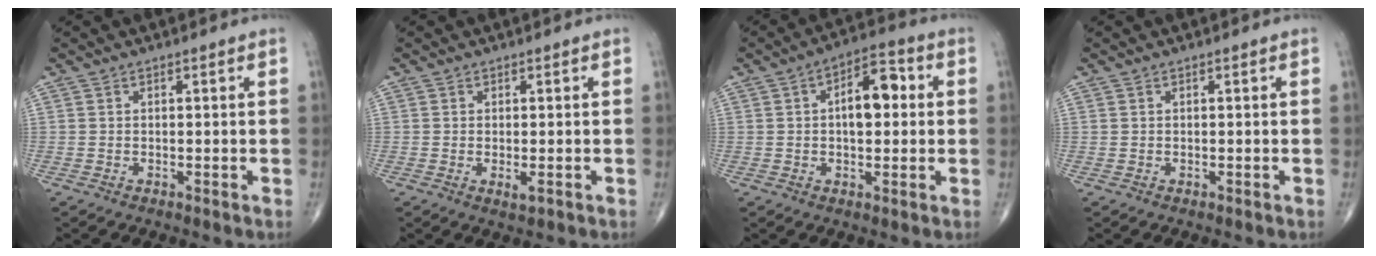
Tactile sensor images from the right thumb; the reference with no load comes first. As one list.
[{"total": 1.6, "force": [-0.5, 0.5, 1.4], "torque": [-0.027, -0.005, -0.007]}, {"total": 9.2, "force": [1.1, 4.8, 7.8], "torque": [-0.104, 0.019, 0.008]}, {"total": 0.0}]